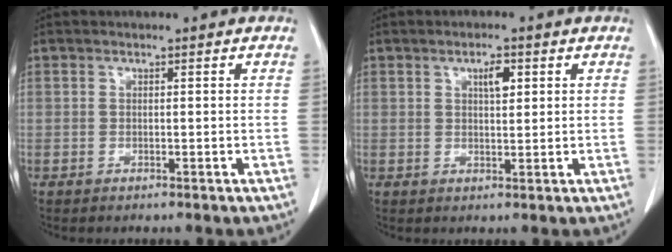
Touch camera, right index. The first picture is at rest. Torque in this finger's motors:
{"motor_torque": [0.32, 0.31, 0.02, 0.02]}